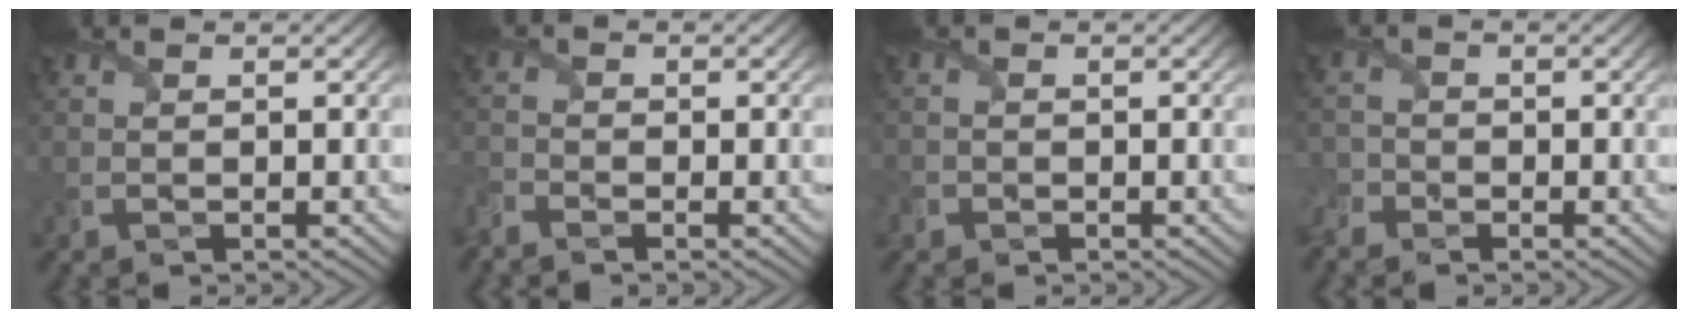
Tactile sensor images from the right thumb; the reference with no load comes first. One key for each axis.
{"total": 2.4, "fx": -2.2, "fy": 0.9, "fz": 0.7, "tx": -0.022, "ty": -0.013, "tz": -0.059}
{"total": 1.6, "fx": -0.9, "fy": 1.3, "fz": 0.2, "tx": -0.001, "ty": -0.006, "tz": -0.021}
{"total": 3.1, "fx": -2.5, "fy": 1.7, "fz": 0.6, "tx": -0.018, "ty": -0.007, "tz": -0.057}